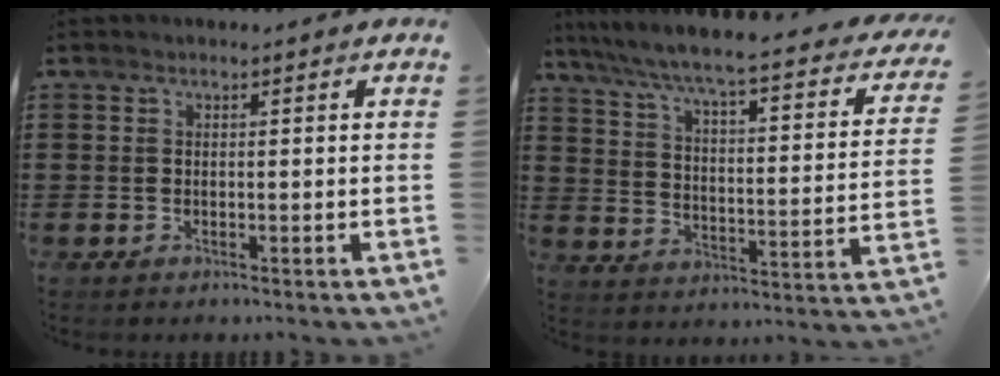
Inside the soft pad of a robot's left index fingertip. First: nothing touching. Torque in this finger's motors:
{"motor_torque": [1.28, -0.86, 1.05, 0.21]}